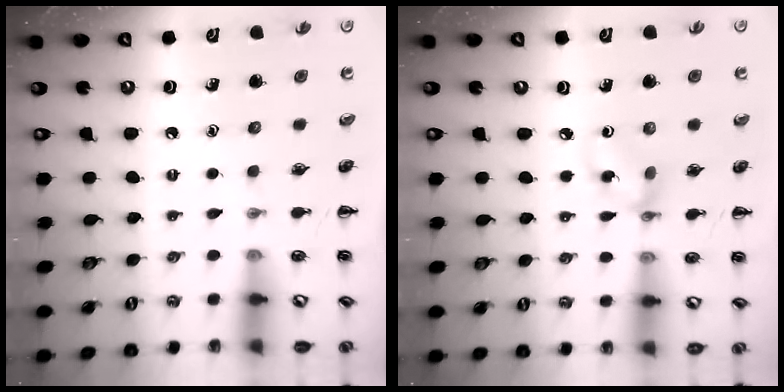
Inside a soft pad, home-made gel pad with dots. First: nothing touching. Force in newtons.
{"total": 4.1, "press": 4.1, "slide": 0.5}